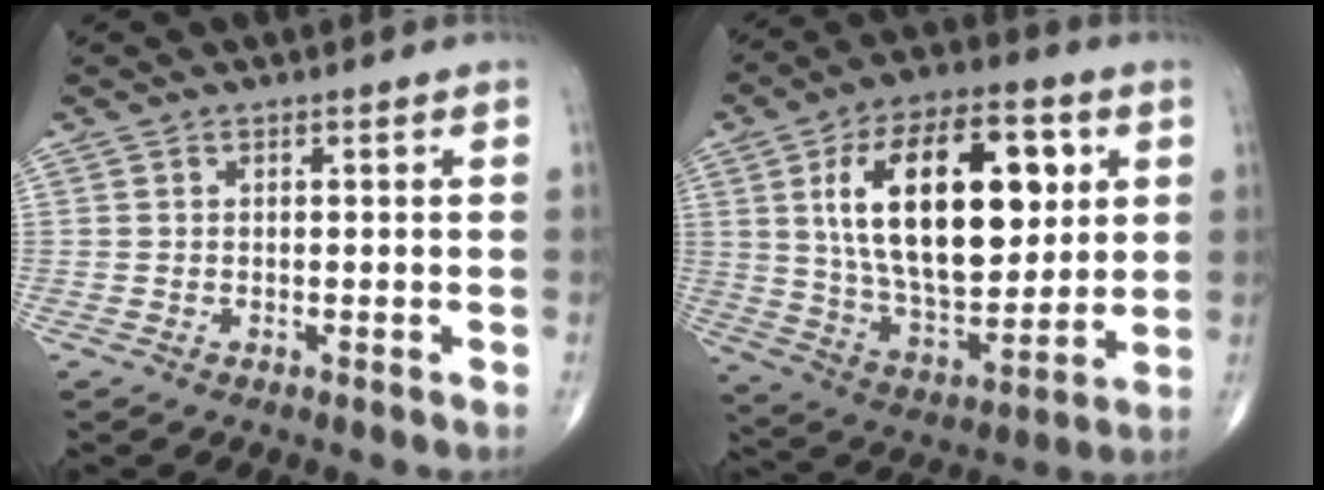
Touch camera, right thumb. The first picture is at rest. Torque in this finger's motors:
{"motor_torque": [-1.52, 3.14, 2.26, 0.51, 0.71]}